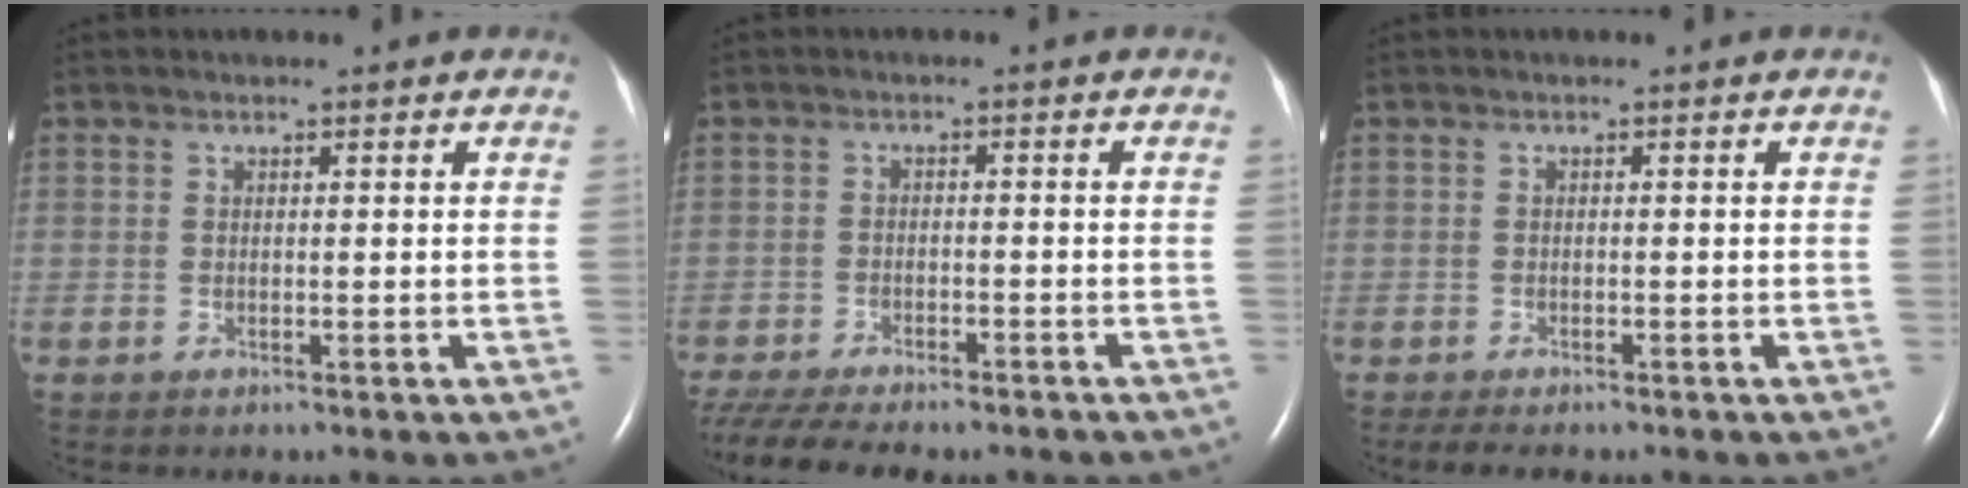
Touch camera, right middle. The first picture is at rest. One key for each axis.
{"total": 14.6, "fx": -12.3, "fy": 4.0, "fz": 6.8, "tx": -0.151, "ty": -0.022, "tz": -0.172}
{"total": 4.3, "fx": -3.4, "fy": 1.2, "fz": 2.2, "tx": -0.038, "ty": -0.013, "tz": -0.043}